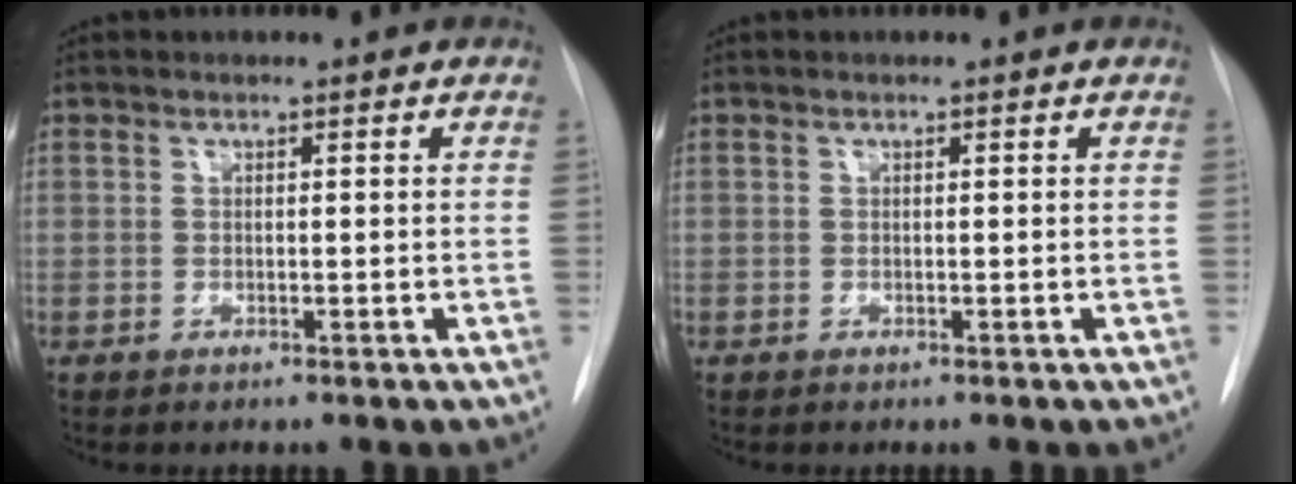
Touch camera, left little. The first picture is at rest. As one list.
[{"total": 0.0}]